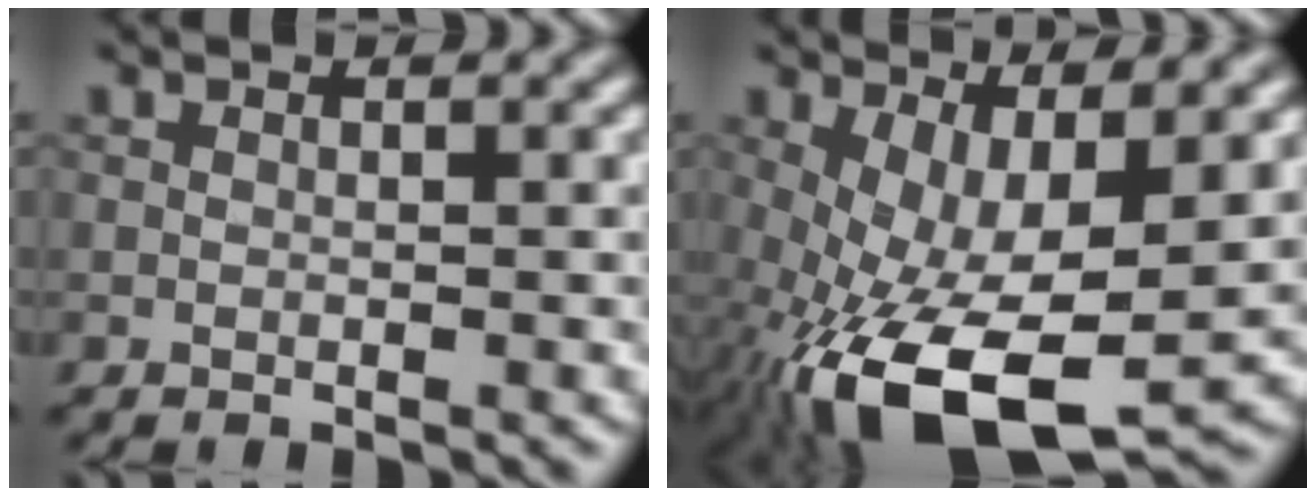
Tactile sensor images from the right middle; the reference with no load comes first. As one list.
[{"total": 13.1, "force": [-4.0, 5.6, 11.1], "torque": [-0.215, -0.039, -0.057]}]